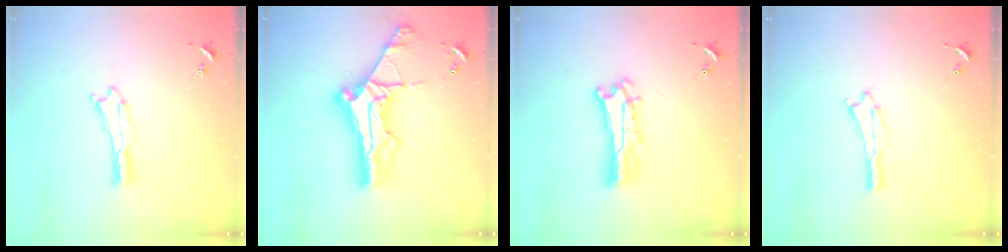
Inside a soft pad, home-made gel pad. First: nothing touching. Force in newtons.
{"total": 14.3, "press": 14.3, "slide": 1.3}
{"total": 7.0, "press": 6.9, "slide": 0.6}
{"total": 0.9, "press": 0.9, "slide": 0.2}